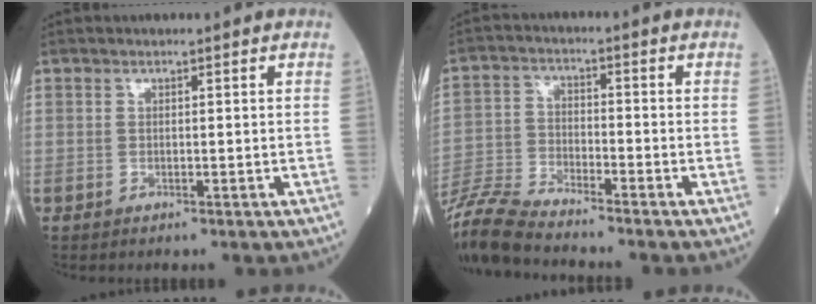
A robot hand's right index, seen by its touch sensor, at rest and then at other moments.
{"total": 8.9, "force": [-8.6, -0.5, 2.4], "torque": [-0.053, -0.014, -0.170]}